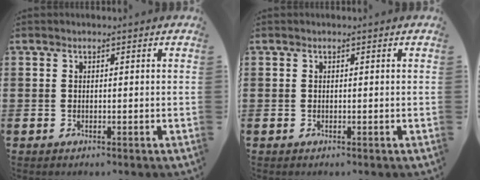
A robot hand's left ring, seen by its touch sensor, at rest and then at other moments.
{"total": 0.0}